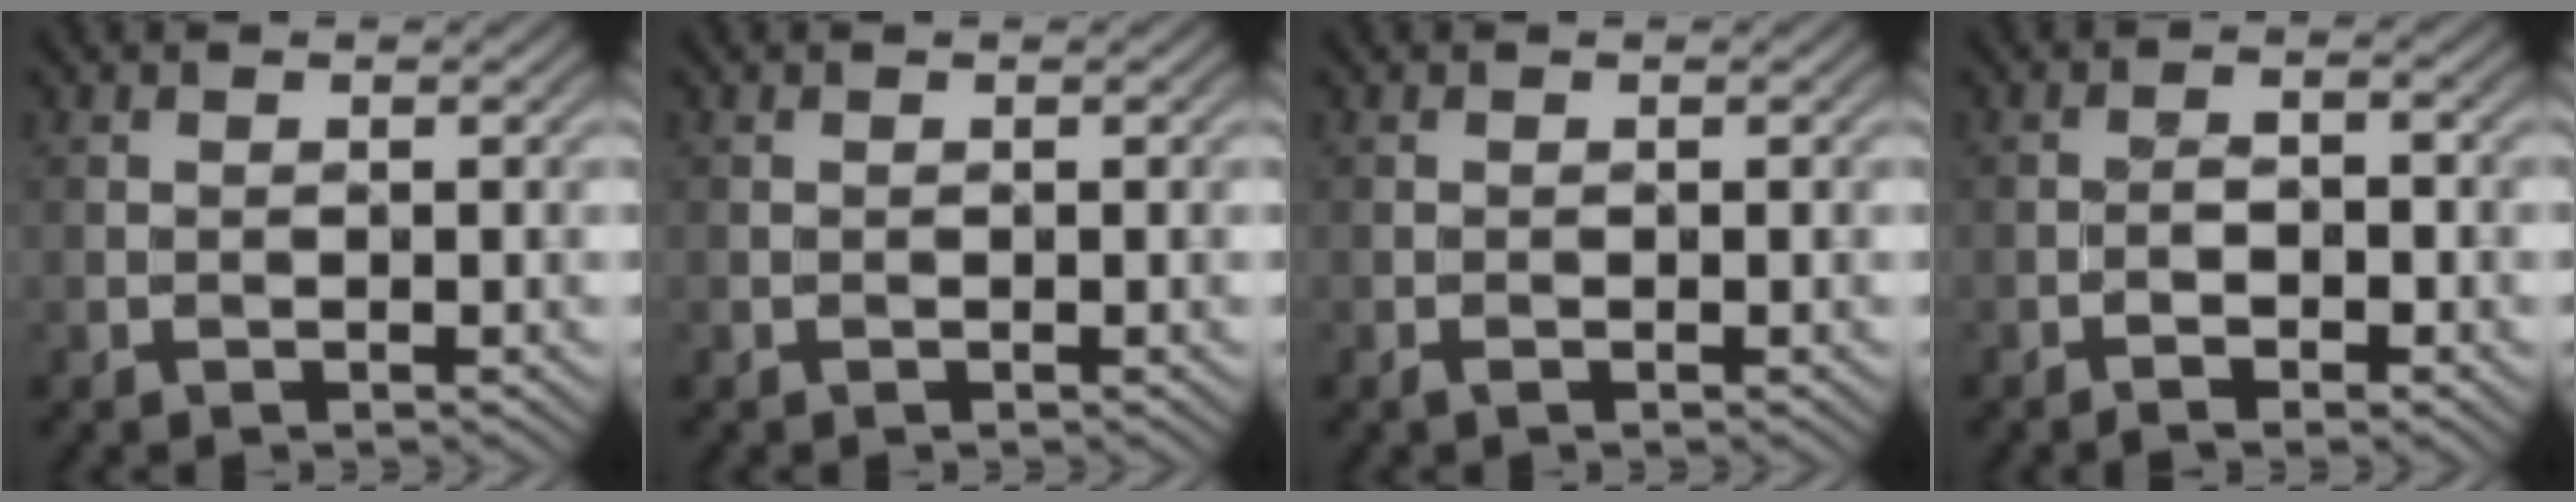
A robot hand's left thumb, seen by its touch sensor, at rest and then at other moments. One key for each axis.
{"total": 0.0}
{"total": 0.5, "fx": -0.3, "fy": 0.0, "fz": 0.4, "tx": -0.011, "ty": 0.000, "tz": -0.006}
{"total": 3.0, "fx": -1.7, "fy": 0.7, "fz": 2.4, "tx": -0.042, "ty": 0.002, "tz": -0.027}